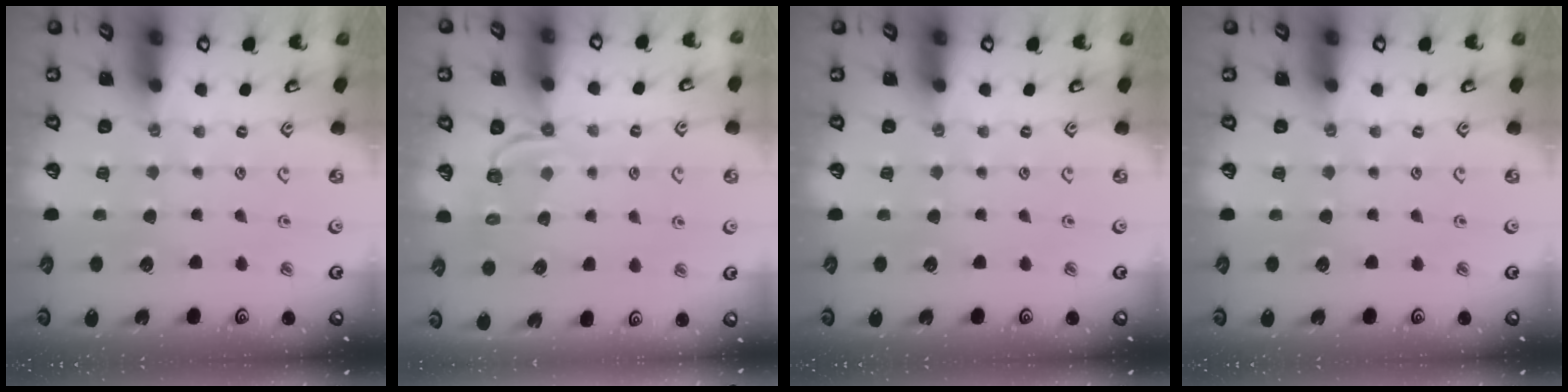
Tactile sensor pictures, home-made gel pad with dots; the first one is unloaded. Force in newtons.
{"total": 3.6, "press": 3.0, "slide": 2.1}
{"total": 0.0}
{"total": 0.0}